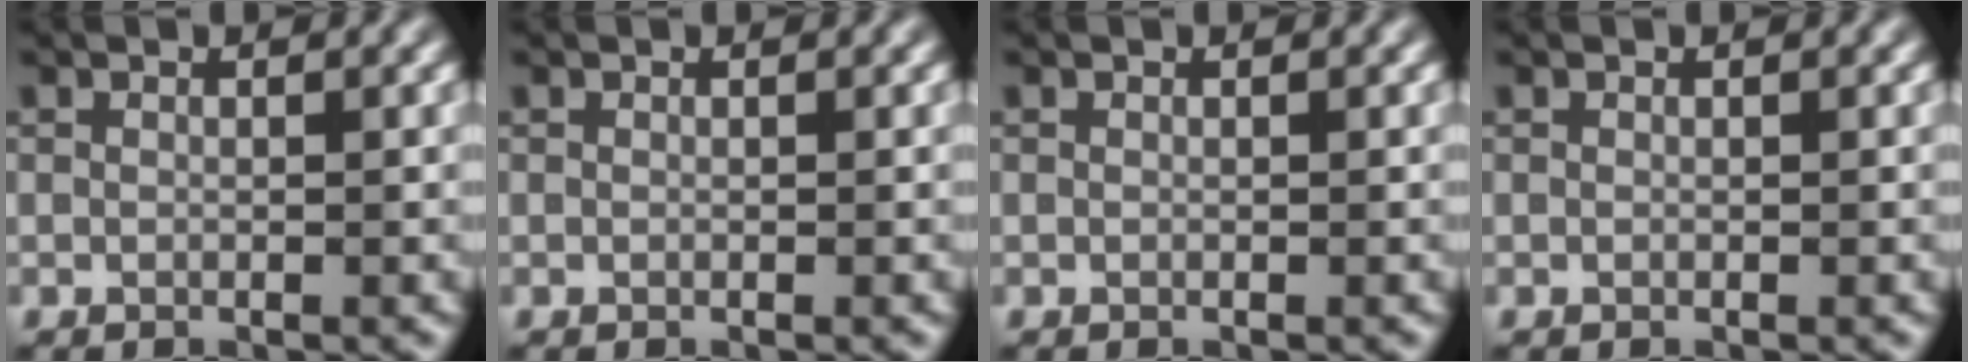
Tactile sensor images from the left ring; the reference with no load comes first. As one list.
[{"total": 0.0}, {"total": 0.0}, {"total": 0.0}]